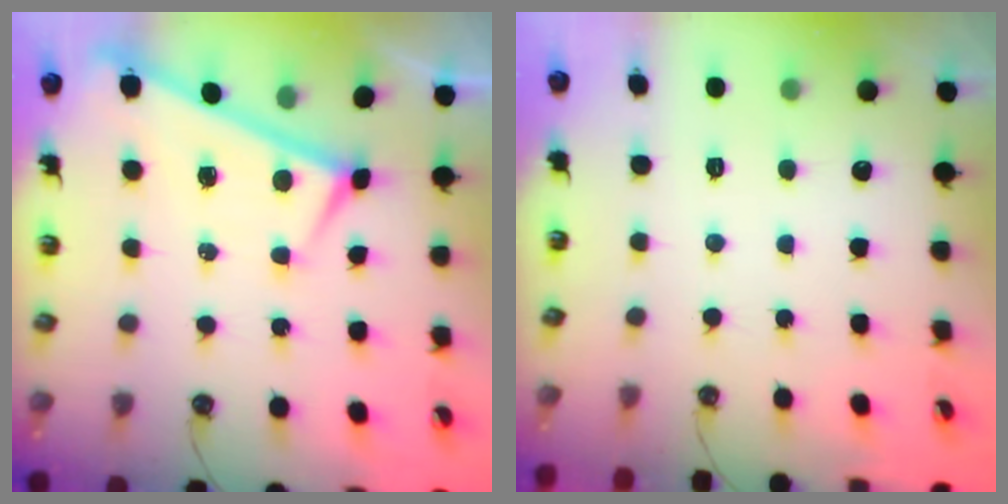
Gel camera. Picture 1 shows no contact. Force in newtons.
{"total": 0.0}